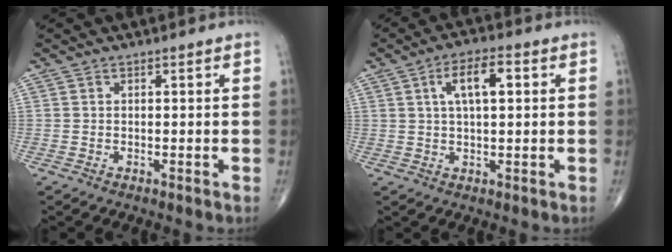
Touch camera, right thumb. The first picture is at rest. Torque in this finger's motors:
{"motor_torque": [0.44, 2.49, 0.96, 0.24, 0.05]}